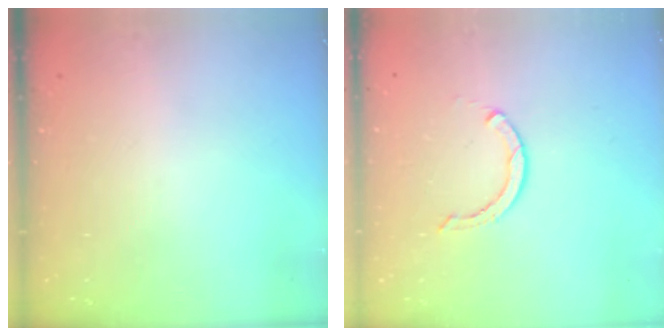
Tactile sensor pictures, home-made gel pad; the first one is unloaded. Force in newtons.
{"total": 2.6, "press": 2.6, "slide": 0.1}